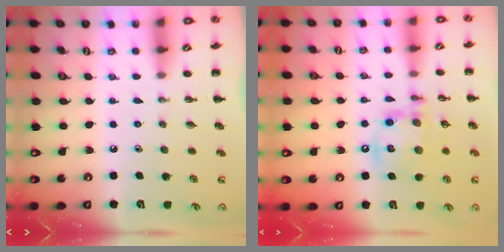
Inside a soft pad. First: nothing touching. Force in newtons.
{"total": 14.2, "press": 13.9, "slide": 3.1}